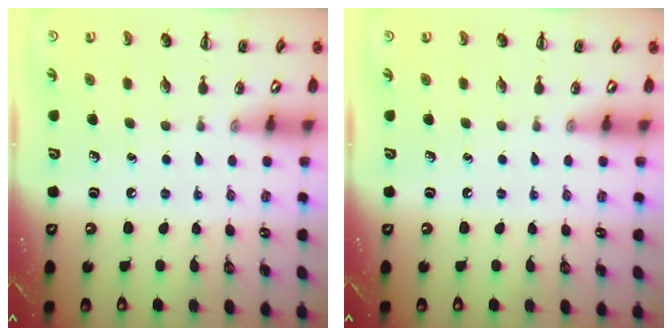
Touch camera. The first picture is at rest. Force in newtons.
{"total": 0.0}